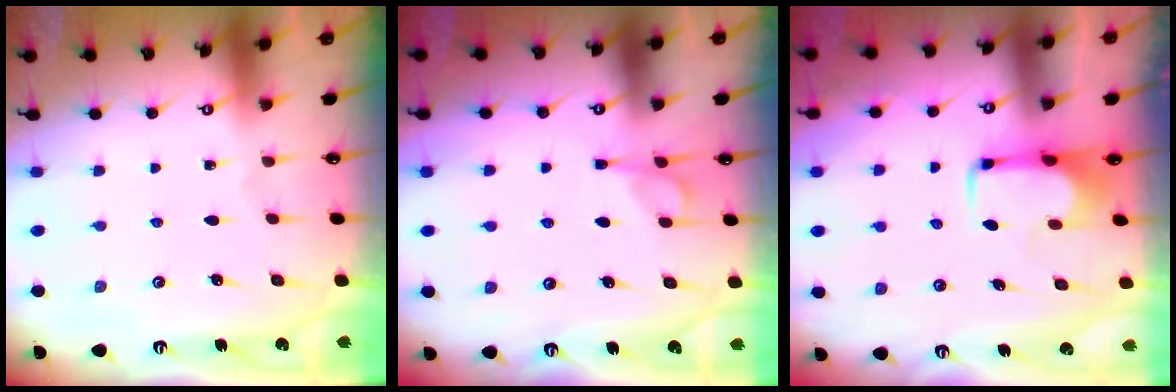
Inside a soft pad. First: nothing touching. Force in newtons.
{"total": 5.1, "press": 5.0, "slide": 0.7}
{"total": 1.7, "press": 1.7, "slide": 0.5}